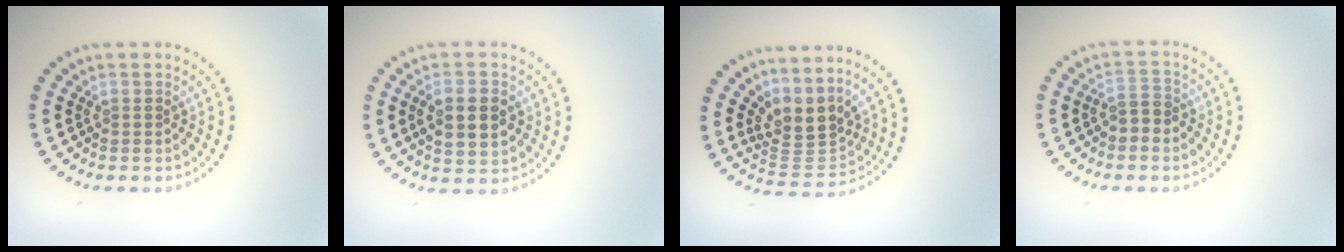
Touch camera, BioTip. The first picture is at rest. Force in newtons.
{"total": 5.0, "press": 5.0, "slide": 0.3}
{"total": 3.5, "press": 2.6, "slide": 2.4}
{"total": 1.9, "press": 1.8, "slide": 0.8}